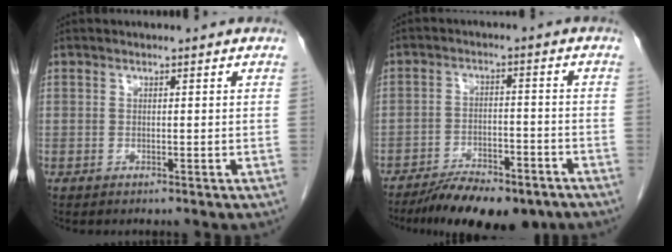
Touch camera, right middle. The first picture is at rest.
{"total": 12.0, "force": [-9.4, 3.7, 6.5], "torque": [-0.093, -0.007, -0.144]}